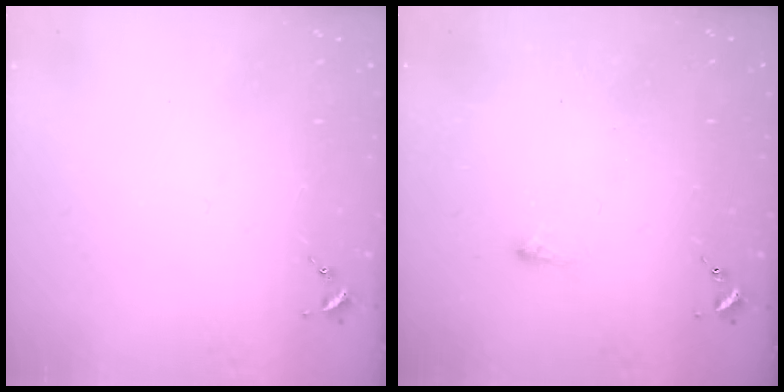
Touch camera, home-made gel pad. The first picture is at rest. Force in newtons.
{"total": 2.4, "press": 2.4, "slide": 0.5}